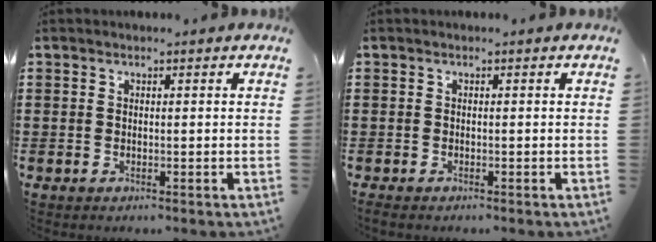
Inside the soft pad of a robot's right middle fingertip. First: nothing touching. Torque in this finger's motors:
{"motor_torque": [0.36, -0.07, 0.17, 0.04]}